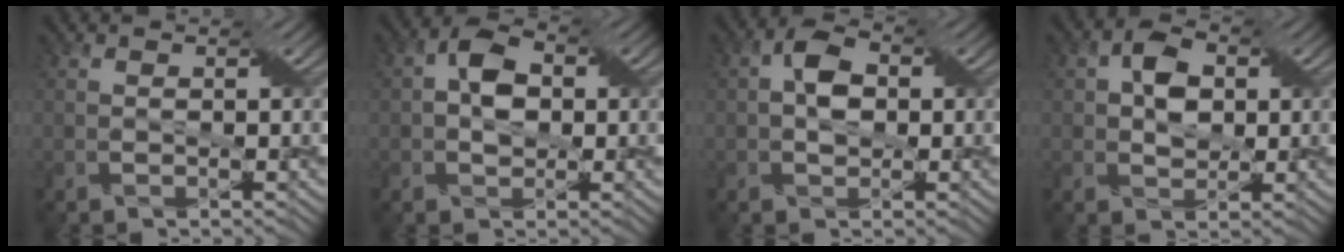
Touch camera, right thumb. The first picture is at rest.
{"total": 4.6, "force": [0.1, 3.2, 3.2], "torque": [-0.060, 0.006, -0.005]}
{"total": 4.0, "force": [0.1, 2.7, 3.0], "torque": [-0.055, 0.006, -0.006]}
{"total": 4.7, "force": [0.8, 3.4, 3.1], "torque": [-0.058, 0.006, 0.007]}